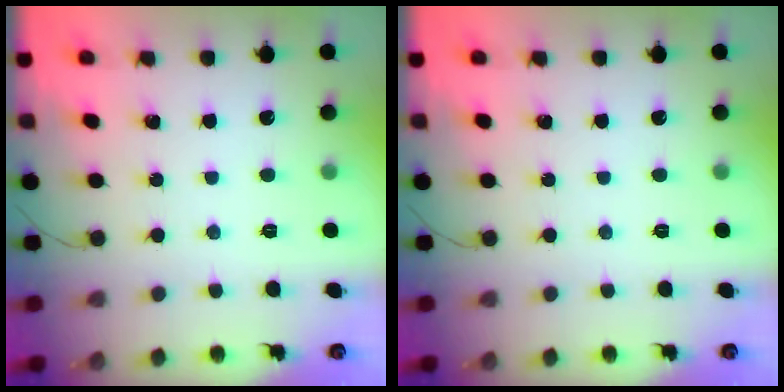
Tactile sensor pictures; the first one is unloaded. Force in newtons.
{"total": 0.0}